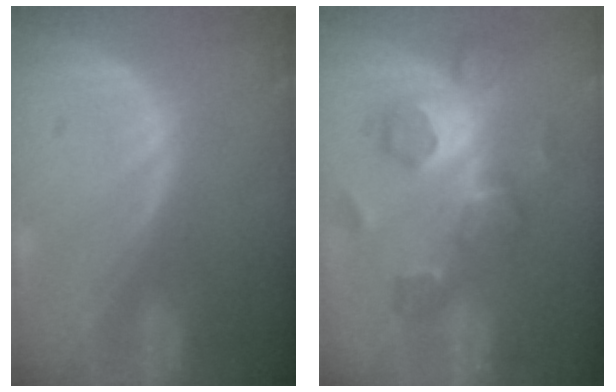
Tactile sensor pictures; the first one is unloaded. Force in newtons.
{"total": 8.9, "press": 7.8, "slide": 4.3}